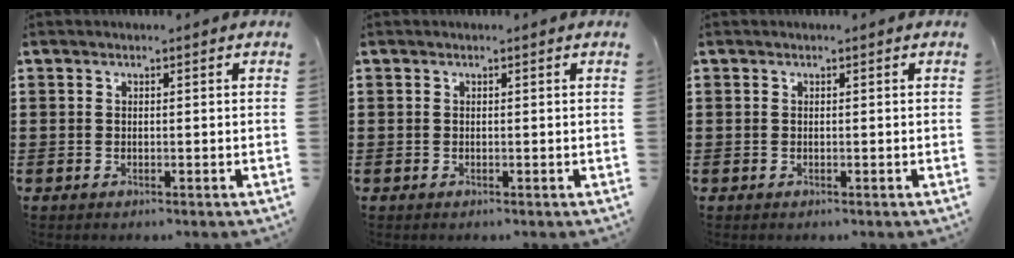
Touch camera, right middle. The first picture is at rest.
{"total": 0.0}
{"total": 0.0}